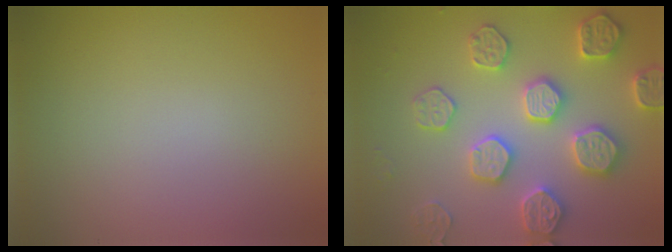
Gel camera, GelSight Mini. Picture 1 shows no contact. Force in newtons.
{"total": 5.6, "press": 5.5, "slide": 1.2}